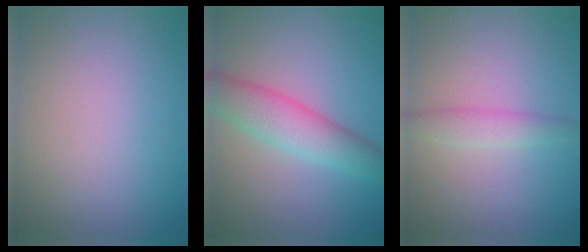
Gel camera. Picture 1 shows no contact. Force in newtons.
{"total": 4.8, "press": 4.8, "slide": 0.2}
{"total": 1.9, "press": 1.9, "slide": 0.0}